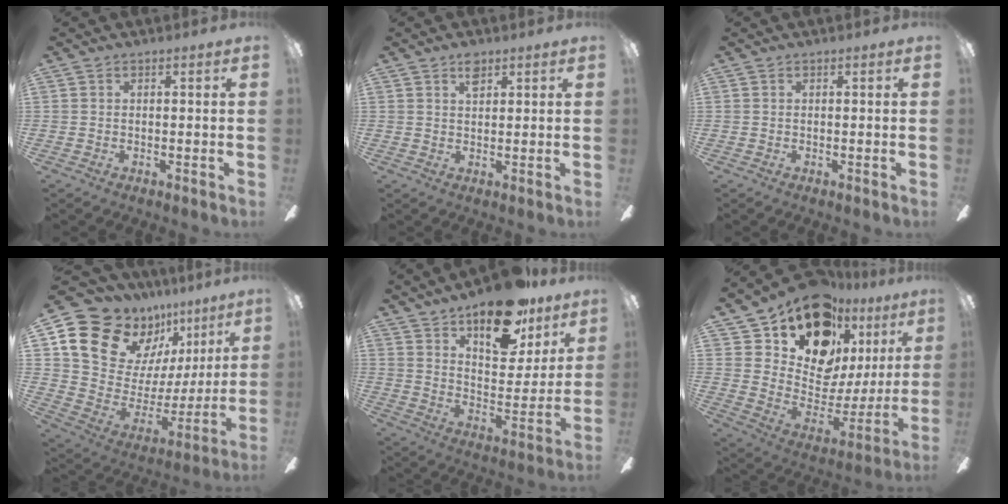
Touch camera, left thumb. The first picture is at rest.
{"total": 3.1, "force": [2.0, 1.5, 1.8], "torque": [-0.023, -0.004, 0.033]}
{"total": 0.0}
{"total": 19.3, "force": [13.1, 12.1, 7.4], "torque": [-0.145, -0.089, 0.262]}
{"total": 18.7, "force": [13.9, 7.8, 9.7], "torque": [-0.142, -0.084, 0.238]}
{"total": 20.5, "force": [15.5, 10.2, 8.6], "torque": [-0.151, -0.110, 0.285]}